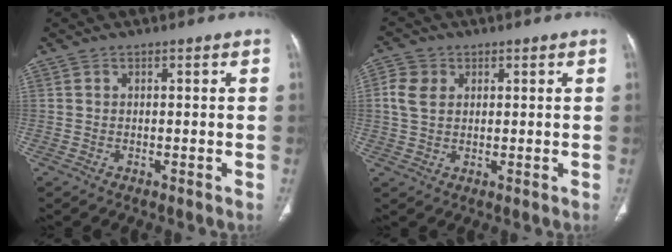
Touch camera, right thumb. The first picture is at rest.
{"total": 5.2, "force": [1.2, 4.1, 3.0], "torque": [-0.059, 0.006, 0.022]}